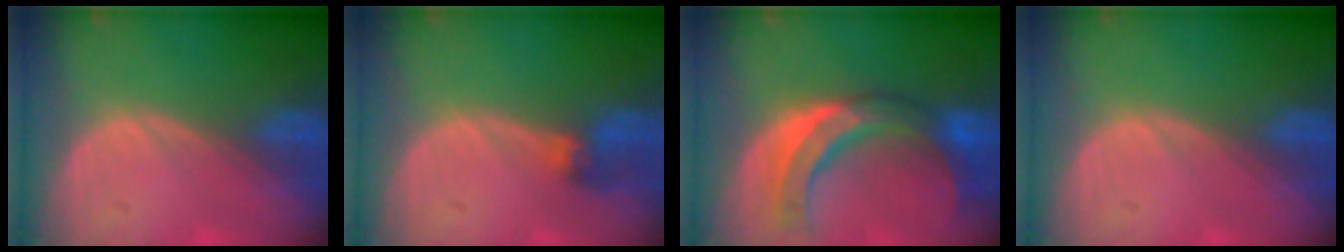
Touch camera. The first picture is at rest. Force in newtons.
{"total": 2.8, "press": 2.6, "slide": 1.1}
{"total": 10.1, "press": 9.5, "slide": 3.4}
{"total": 0.0}